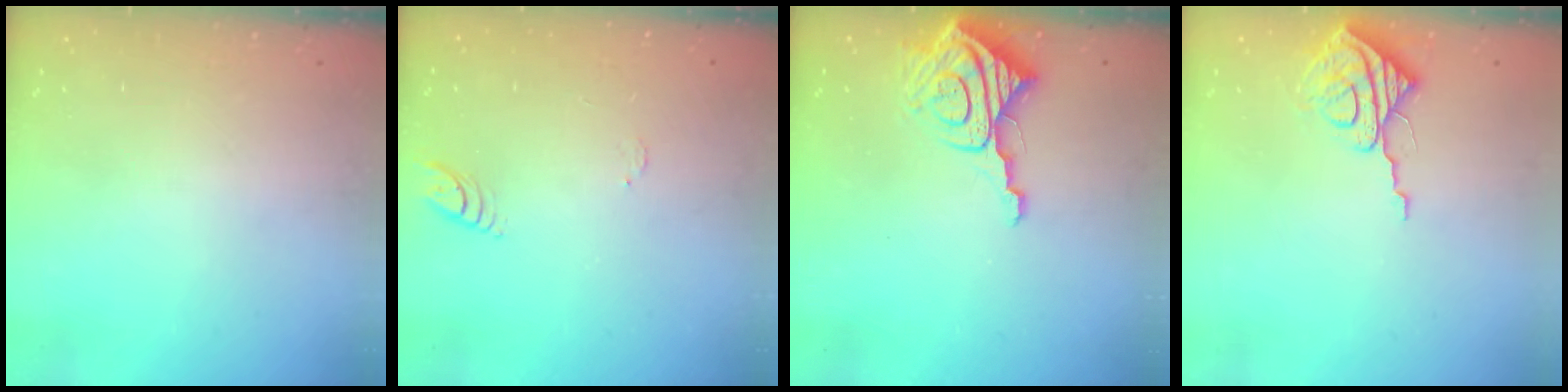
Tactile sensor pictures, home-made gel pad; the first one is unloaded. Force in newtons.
{"total": 5.8, "press": 5.7, "slide": 0.5}
{"total": 10.4, "press": 10.3, "slide": 1.1}
{"total": 8.5, "press": 8.4, "slide": 0.6}